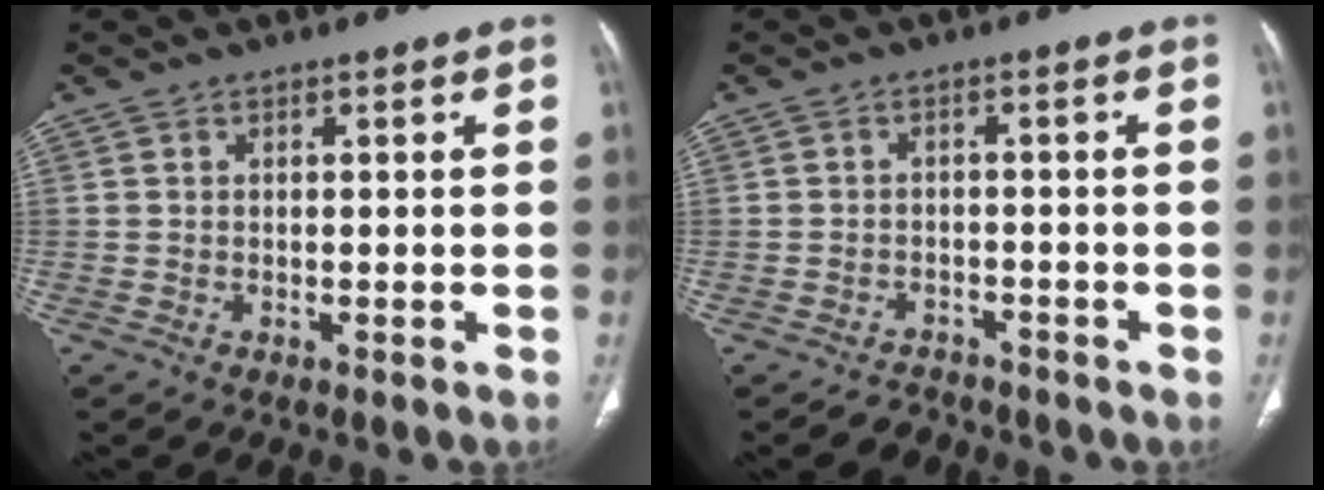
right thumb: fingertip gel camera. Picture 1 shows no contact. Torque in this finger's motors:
{"motor_torque": [4.50, 0.50, 0.05, -0.96, 0.03]}